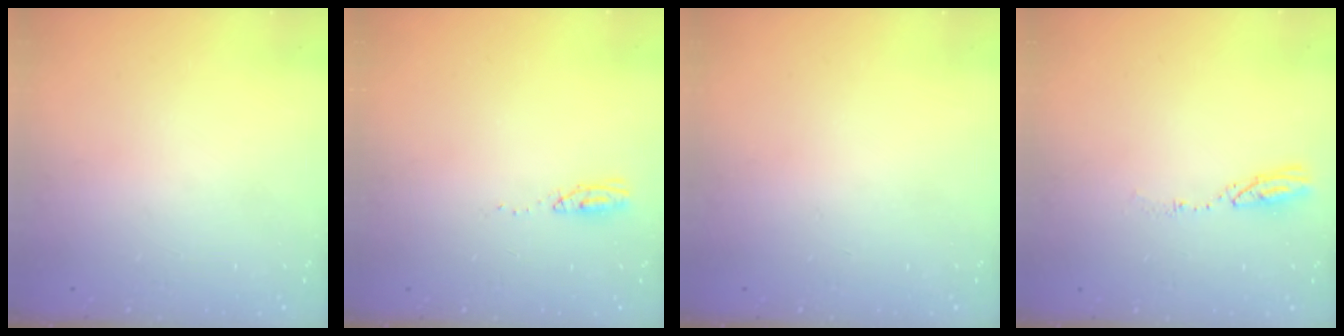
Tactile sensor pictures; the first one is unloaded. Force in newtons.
{"total": 3.7, "press": 3.4, "slide": 1.5}
{"total": 0.0}
{"total": 3.8, "press": 3.8, "slide": 0.3}